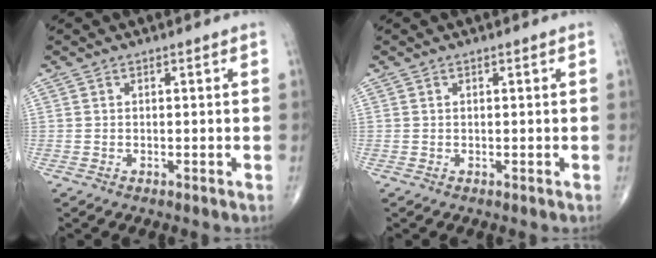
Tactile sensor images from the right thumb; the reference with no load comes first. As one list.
[{"total": 0.0}]